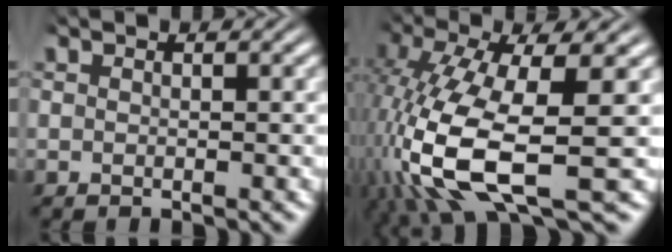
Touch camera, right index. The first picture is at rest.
{"total": 10.3, "force": [-2.7, 4.8, 8.6], "torque": [-0.200, -0.062, -0.007]}